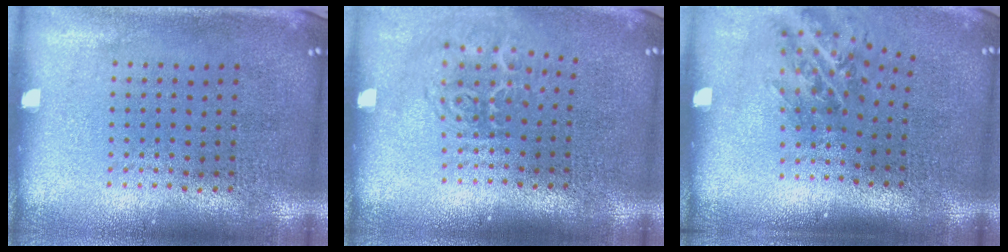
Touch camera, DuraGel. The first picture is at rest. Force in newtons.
{"total": 1.8, "press": 1.2, "slide": 1.4}
{"total": 1.3, "press": 1.1, "slide": 0.7}